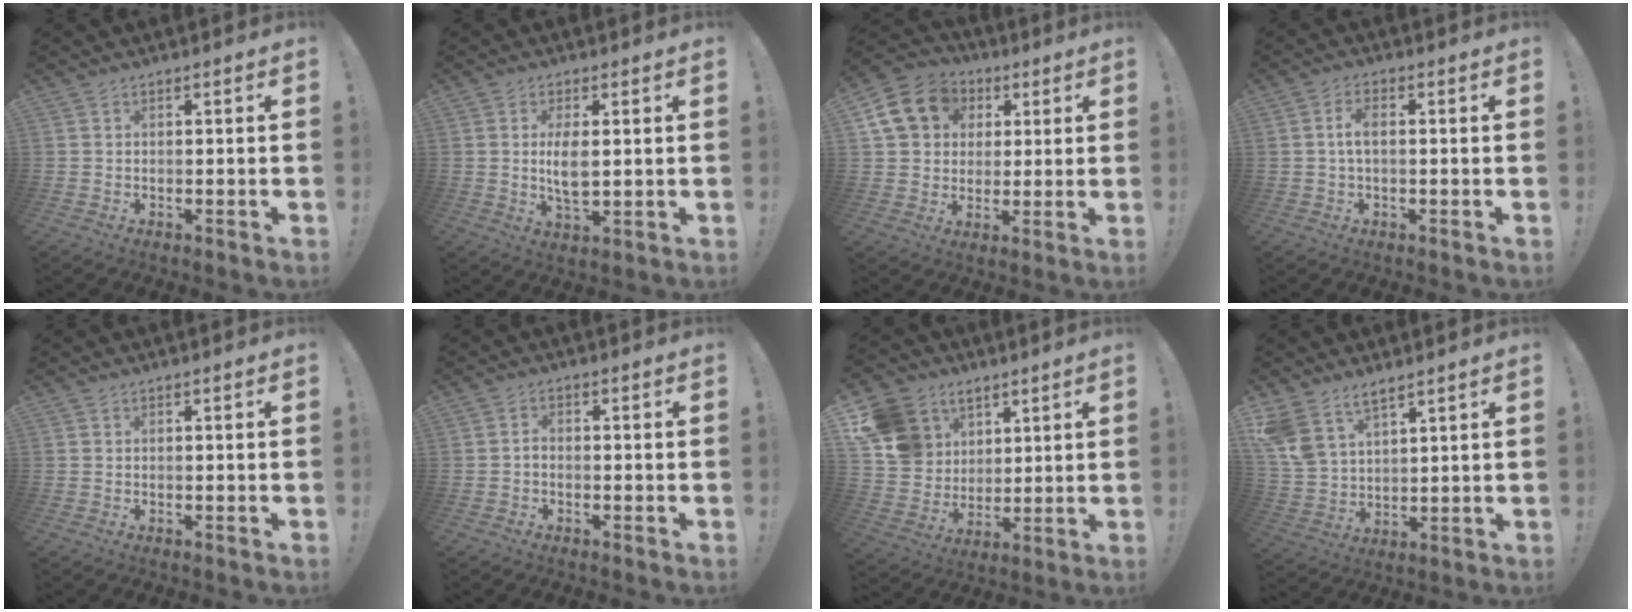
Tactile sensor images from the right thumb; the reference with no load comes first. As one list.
[{"total": 6.1, "force": [0.9, 2.5, 5.5], "torque": [-0.101, -0.016, 0.007]}, {"total": 15.0, "force": [4.9, 12.6, 6.4], "torque": [-0.096, -0.003, 0.106]}, {"total": 4.0, "force": [0.2, 1.8, 3.6], "torque": [-0.067, 0.010, 0.003]}, {"total": 0.0}, {"total": 1.5, "force": [-1.0, 0.6, 0.9], "torque": [-0.022, 0.007, -0.017]}, {"total": 14.4, "force": [7.0, 11.8, 4.3], "torque": [-0.078, -0.035, 0.150]}, {"total": 9.5, "force": [7.1, 4.8, 4.0], "torque": [-0.084, -0.035, 0.143]}]